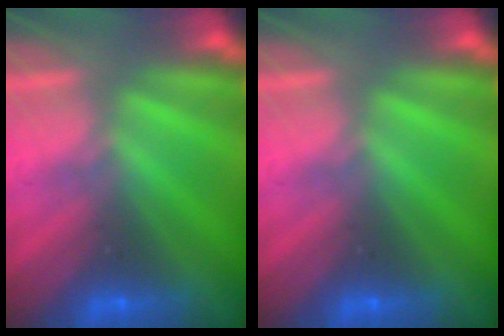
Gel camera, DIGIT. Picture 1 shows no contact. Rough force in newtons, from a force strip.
{"total": 0.0}